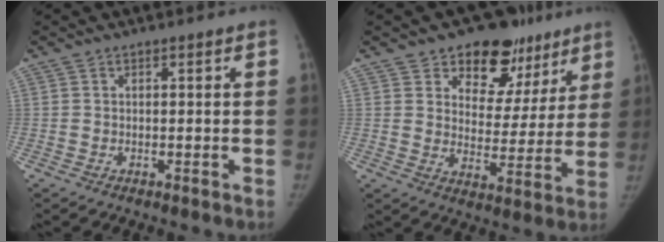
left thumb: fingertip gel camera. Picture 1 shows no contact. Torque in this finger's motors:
{"motor_torque": [0.19, 0.18, 0.13, 0.01, -0.01]}